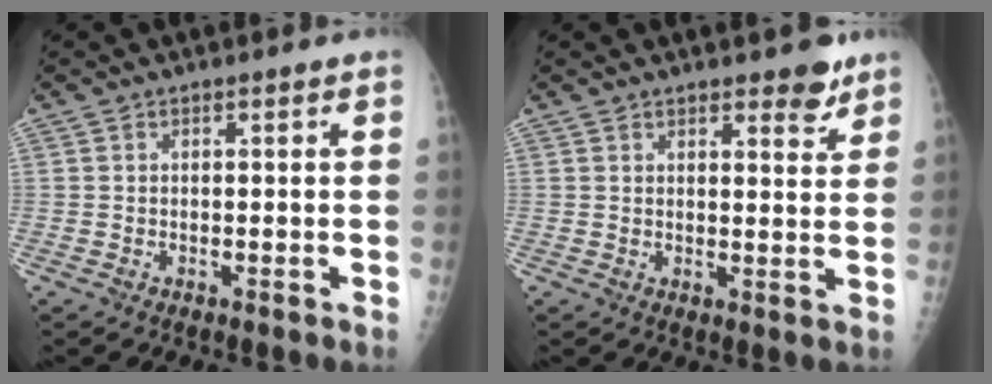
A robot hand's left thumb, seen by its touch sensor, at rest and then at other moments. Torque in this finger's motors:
{"motor_torque": [0.05, 0.10, -0.30, -0.18, 0.01]}